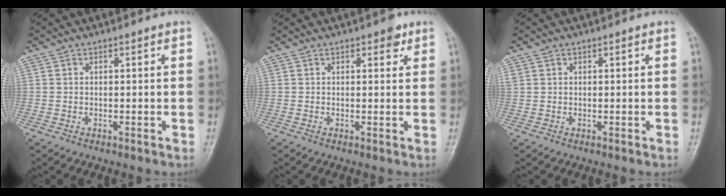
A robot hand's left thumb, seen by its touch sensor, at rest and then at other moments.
{"total": 2.1, "force": [1.2, 1.2, 1.2], "torque": [-0.002, -0.003, 0.013]}
{"total": 1.2, "force": [0.4, 1.1, 0.3], "torque": [0.002, 0.004, 0.008]}